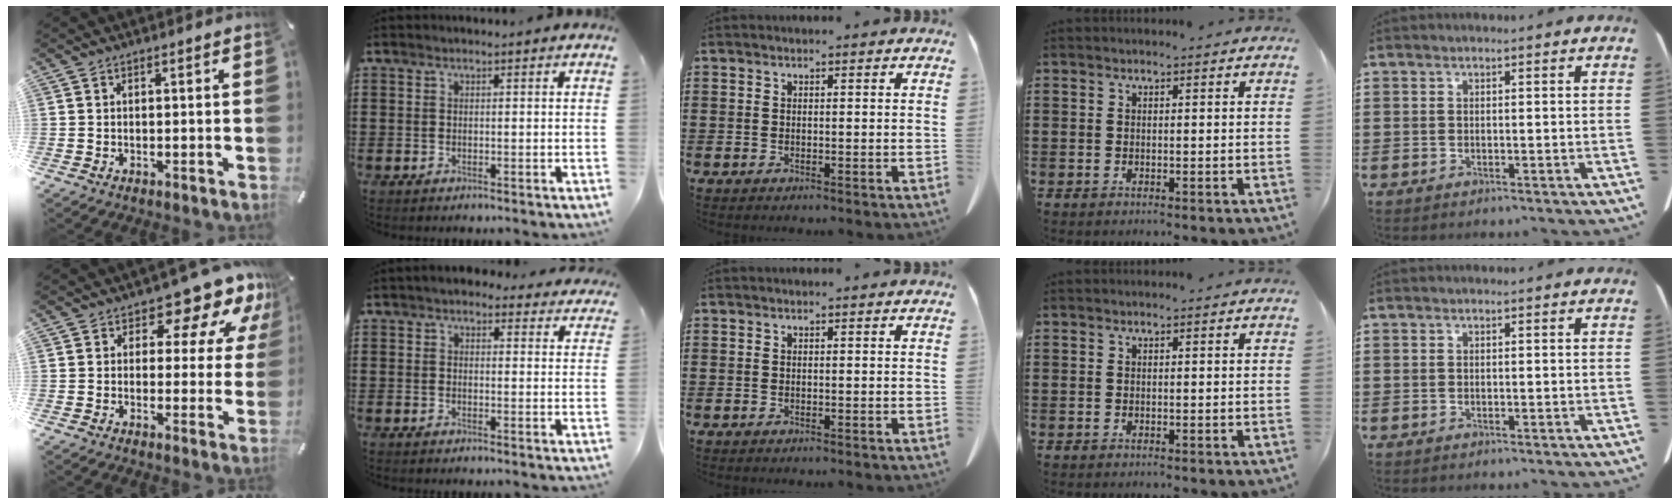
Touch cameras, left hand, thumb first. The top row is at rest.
{"thumb": {"total": 13.0, "force": [8.1, 6.5, 7.8], "torque": [-0.099, -0.054, 0.134]}, "index": {"total": 3.4, "force": [3.0, 1.1, 1.1], "torque": [-0.022, -0.007, 0.055]}}